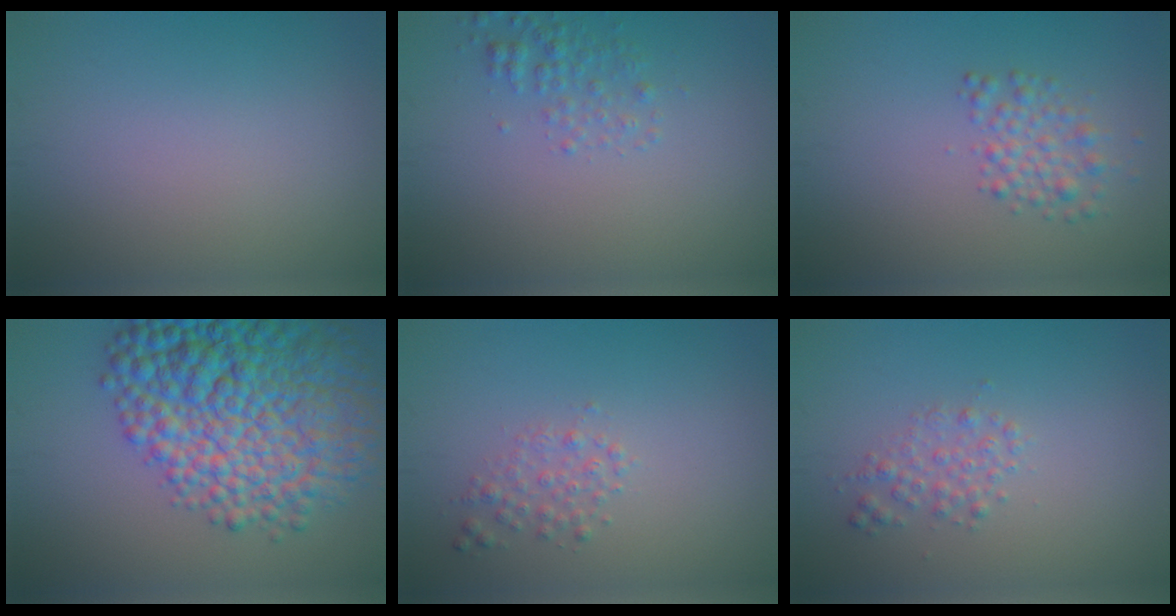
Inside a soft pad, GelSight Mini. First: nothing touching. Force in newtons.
{"total": 1.8, "press": 1.8, "slide": 0.1}
{"total": 2.3, "press": 2.3, "slide": 0.0}
{"total": 13.2, "press": 13.2, "slide": 0.3}
{"total": 1.5, "press": 1.5, "slide": 0.1}
{"total": 1.7, "press": 1.7, "slide": 0.0}